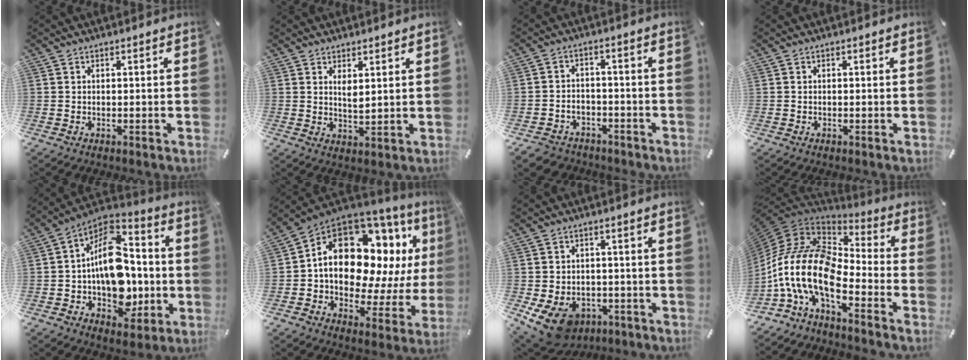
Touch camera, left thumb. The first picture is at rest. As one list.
[{"total": 3.1, "force": [2.2, 1.1, 2.0], "torque": [-0.035, -0.011, 0.037]}, {"total": 5.0, "force": [-3.2, 3.7, 1.1], "torque": [-0.035, 0.010, -0.065]}, {"total": 0.0}, {"total": 17.0, "force": [-1.9, 12.5, 11.4], "torque": [-0.180, -0.003, -0.032]}, {"total": 18.4, "force": [5.7, 11.7, 13.0], "torque": [-0.231, -0.050, 0.095]}, {"total": 10.2, "force": [-5.1, 7.2, 5.2], "torque": [-0.119, 0.029, -0.090]}, {"total": 18.0, "force": [-6.9, 9.5, 13.6], "torque": [-0.310, 0.008, -0.129]}]